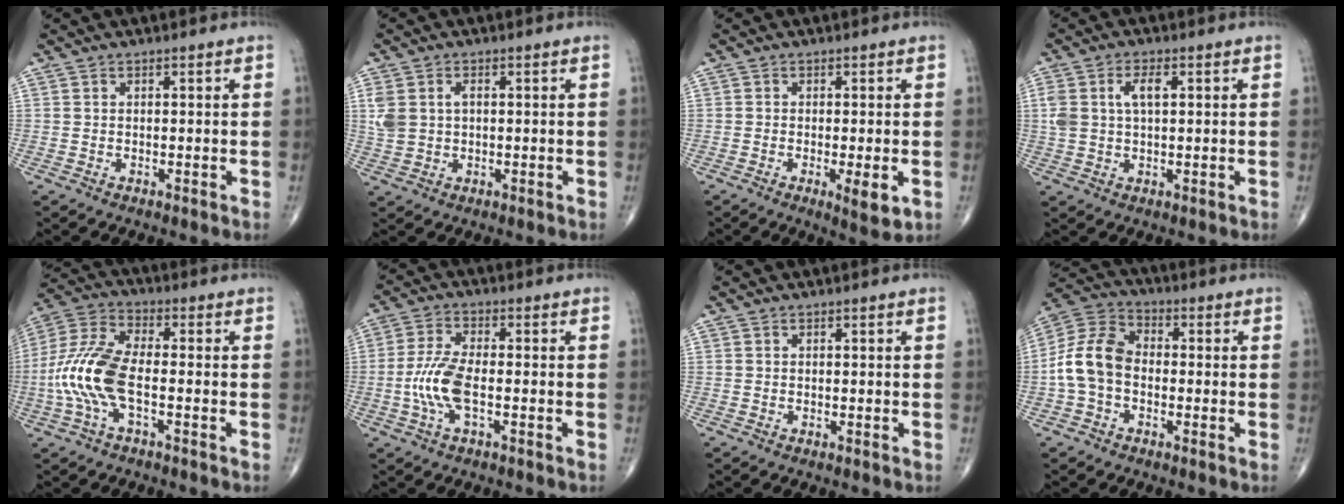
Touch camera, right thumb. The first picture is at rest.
{"total": 5.2, "force": [0.9, 3.6, 3.7], "torque": [-0.084, 0.011, 0.025]}
{"total": 4.7, "force": [-1.3, 1.2, 4.3], "torque": [-0.069, -0.013, -0.022]}
{"total": 5.6, "force": [1.4, 2.8, 4.6], "torque": [-0.103, 0.012, 0.031]}
{"total": 12.4, "force": [-2.7, 5.1, 11.0], "torque": [-0.256, 0.028, -0.057]}
{"total": 6.6, "force": [-1.5, 2.4, 6.0], "torque": [-0.140, 0.010, -0.032]}
{"total": 0.0}
{"total": 10.4, "force": [-1.6, 7.2, 7.2], "torque": [-0.138, 0.032, -0.045]}